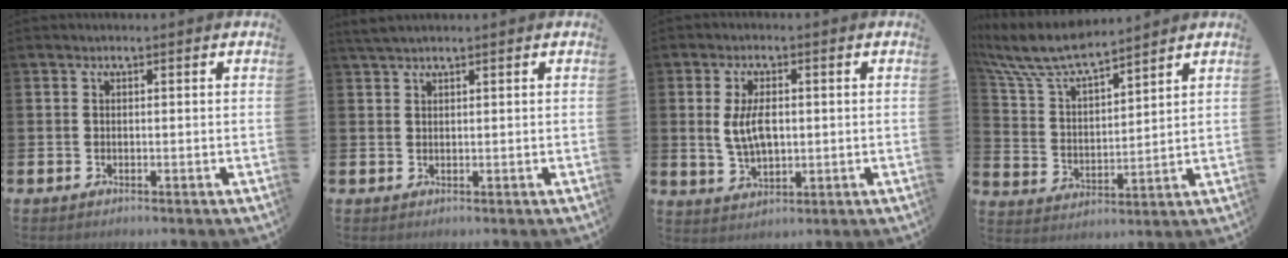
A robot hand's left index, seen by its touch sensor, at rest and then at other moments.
{"total": 1.9, "force": [1.7, 0.3, 0.8], "torque": [-0.020, 0.006, 0.031]}
{"total": 5.3, "force": [0.9, 2.8, 4.4], "torque": [-0.076, 0.003, 0.011]}
{"total": 8.6, "force": [8.0, 1.4, 2.9], "torque": [-0.089, -0.045, 0.141]}